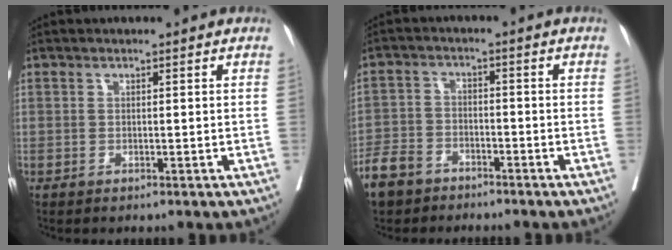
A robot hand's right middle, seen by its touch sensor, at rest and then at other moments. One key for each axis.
{"total": 6.4, "fx": -5.0, "fy": 3.5, "fz": 1.7, "tx": -0.047, "ty": -0.006, "tz": -0.099}